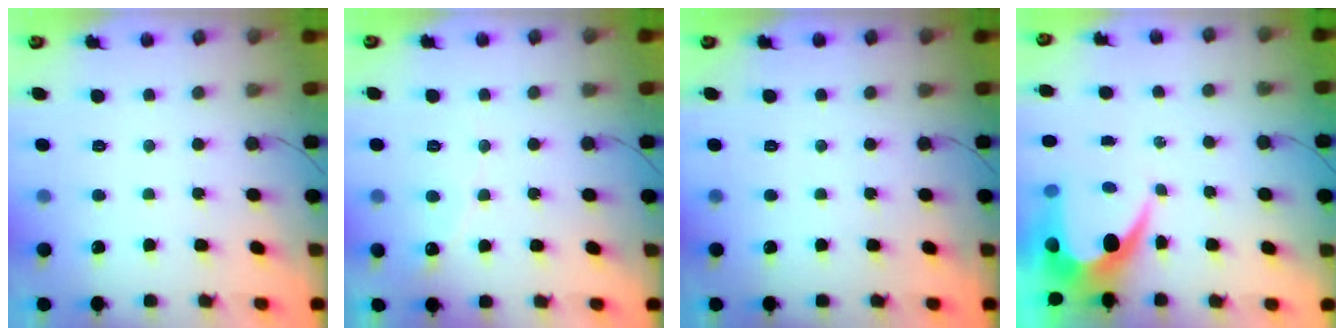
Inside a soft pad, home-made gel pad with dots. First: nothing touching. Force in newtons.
{"total": 3.9, "press": 3.9, "slide": 0.3}
{"total": 0.0}
{"total": 6.7, "press": 6.6, "slide": 0.5}